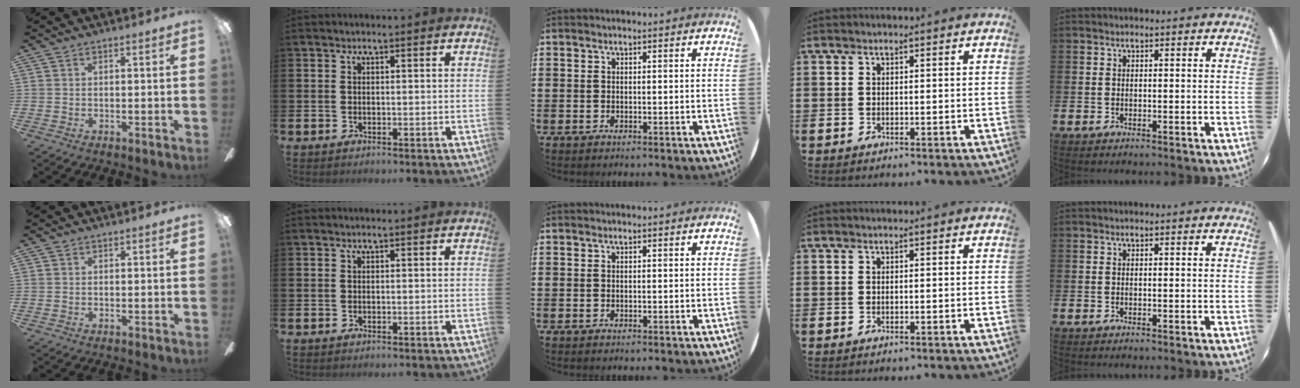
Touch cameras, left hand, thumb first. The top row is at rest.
{}